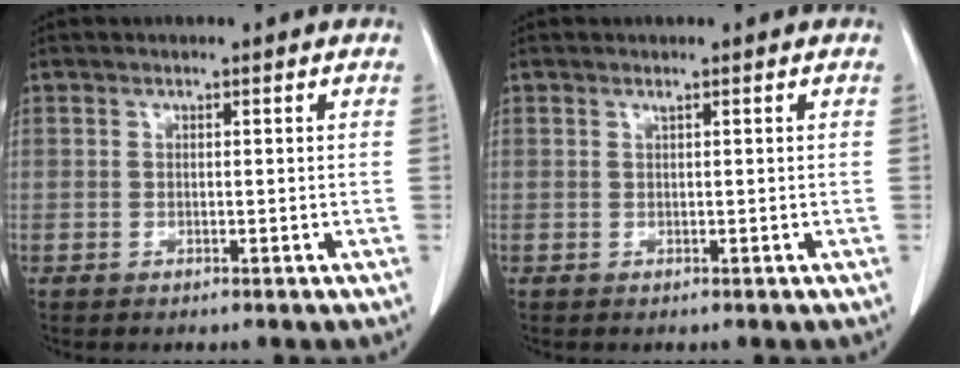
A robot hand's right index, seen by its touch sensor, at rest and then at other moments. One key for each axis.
{"total": 0.0}